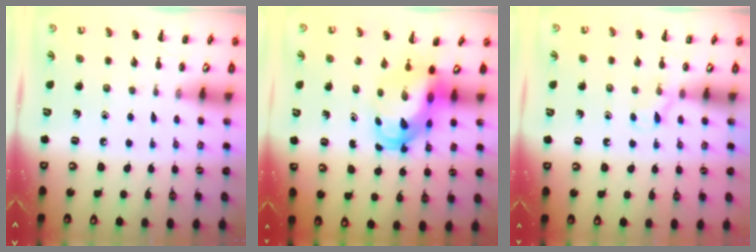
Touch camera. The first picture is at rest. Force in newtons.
{"total": 6.8, "press": 6.6, "slide": 1.4}
{"total": 5.9, "press": 5.6, "slide": 1.9}